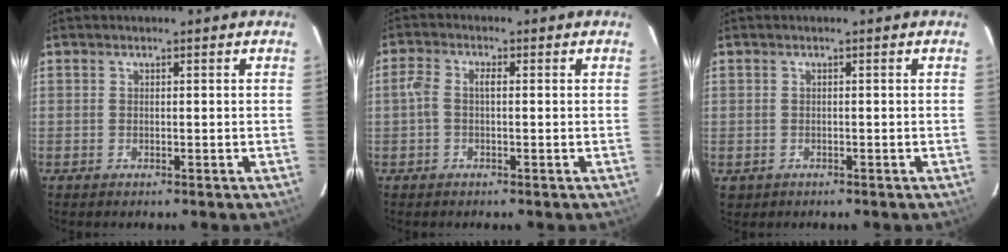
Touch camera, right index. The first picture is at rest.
{"total": 3.1, "force": [-0.2, 1.6, 2.7], "torque": [-0.057, 0.009, -0.005]}
{"total": 1.7, "force": [-0.4, 1.7, 0.2], "torque": [-0.004, -0.003, -0.001]}